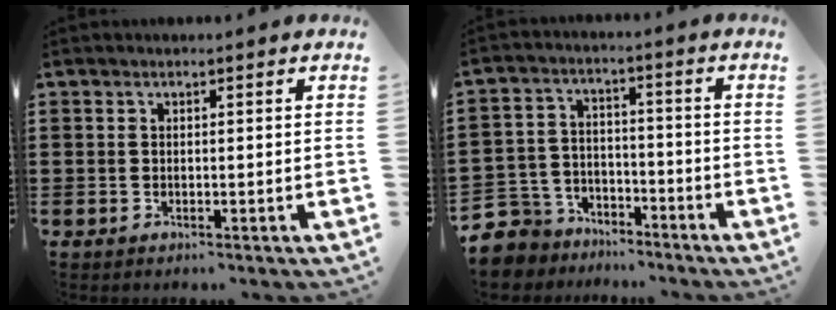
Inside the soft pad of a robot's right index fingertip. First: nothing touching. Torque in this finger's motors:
{"motor_torque": [-0.40, 0.68, -0.47, -0.21]}